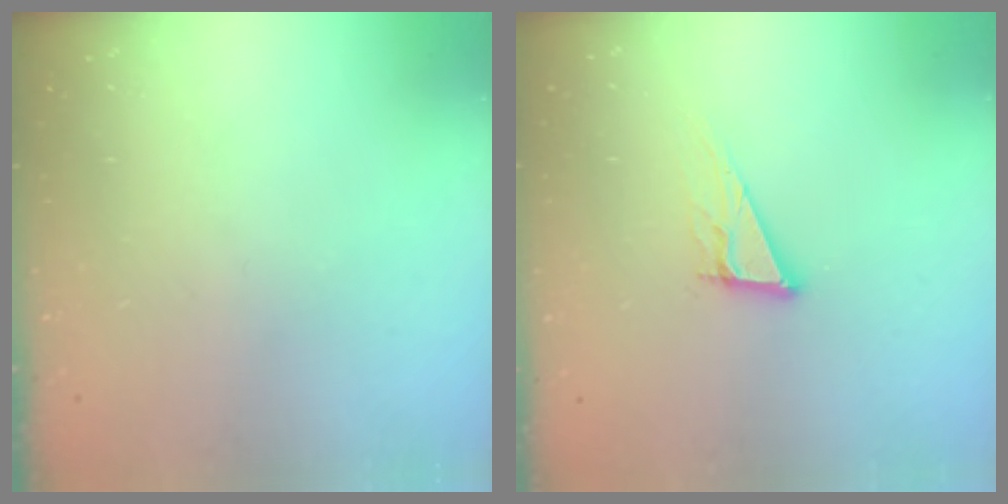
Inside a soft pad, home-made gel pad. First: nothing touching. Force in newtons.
{"total": 8.6, "press": 8.3, "slide": 2.4}